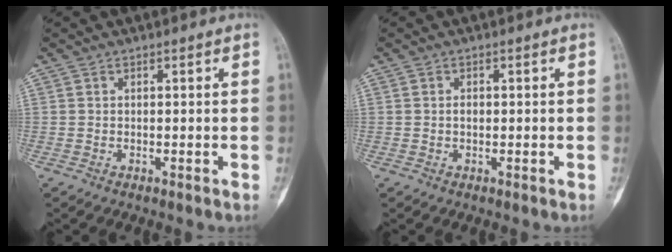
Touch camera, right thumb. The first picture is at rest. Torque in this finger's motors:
{"motor_torque": [0.46, 0.14, 0.21, -0.26, 0.05]}